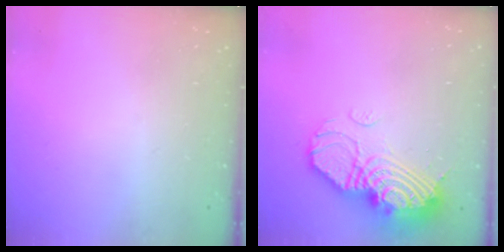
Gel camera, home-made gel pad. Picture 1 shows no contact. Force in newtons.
{"total": 18.3, "press": 18.2, "slide": 1.2}